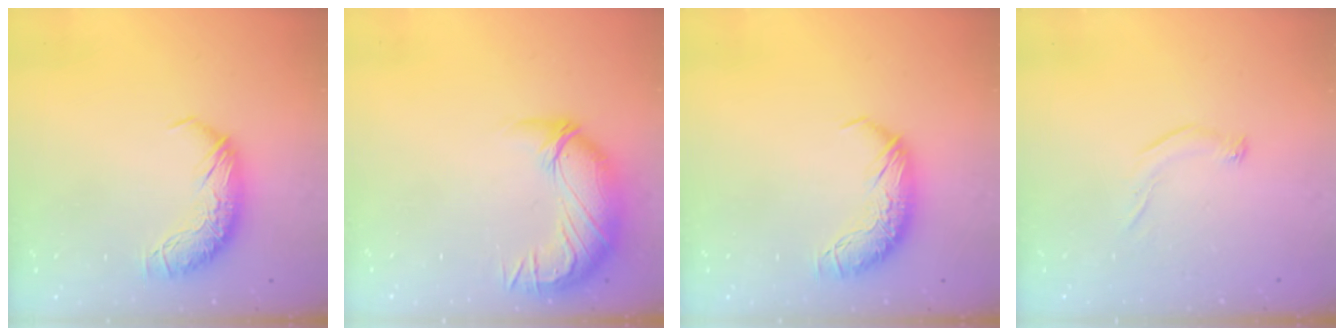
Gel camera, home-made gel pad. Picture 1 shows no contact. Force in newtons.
{"total": 2.8, "press": 0.5, "slide": 2.8}
{"total": 0.0}
{"total": 6.0, "press": 5.9, "slide": 1.1}